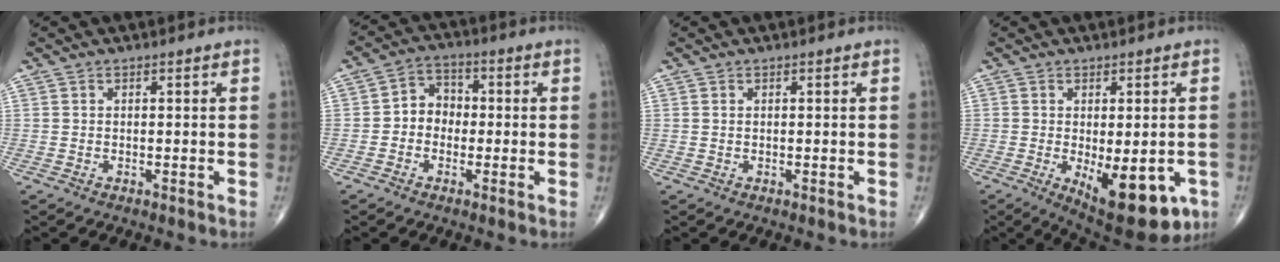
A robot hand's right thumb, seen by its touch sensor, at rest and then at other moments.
{"total": 5.7, "force": [-0.8, 4.8, 3.0], "torque": [-0.021, 0.024, -0.029]}
{"total": 0.0}
{"total": 14.0, "force": [-4.7, 6.0, 11.8], "torque": [-0.145, -0.013, -0.048]}